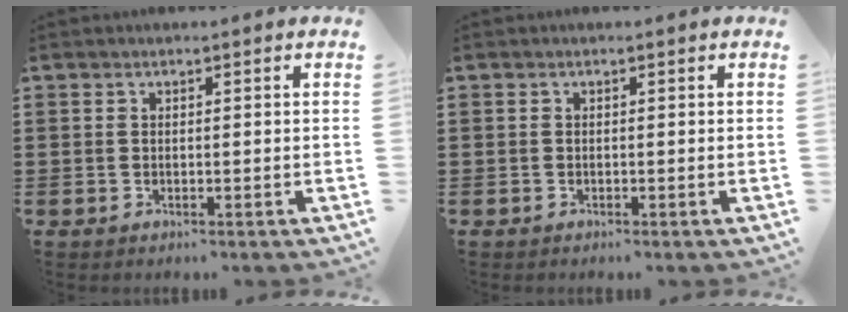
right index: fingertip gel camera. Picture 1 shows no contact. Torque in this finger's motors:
{"motor_torque": [-0.01, 0.04, -0.05, -0.01]}